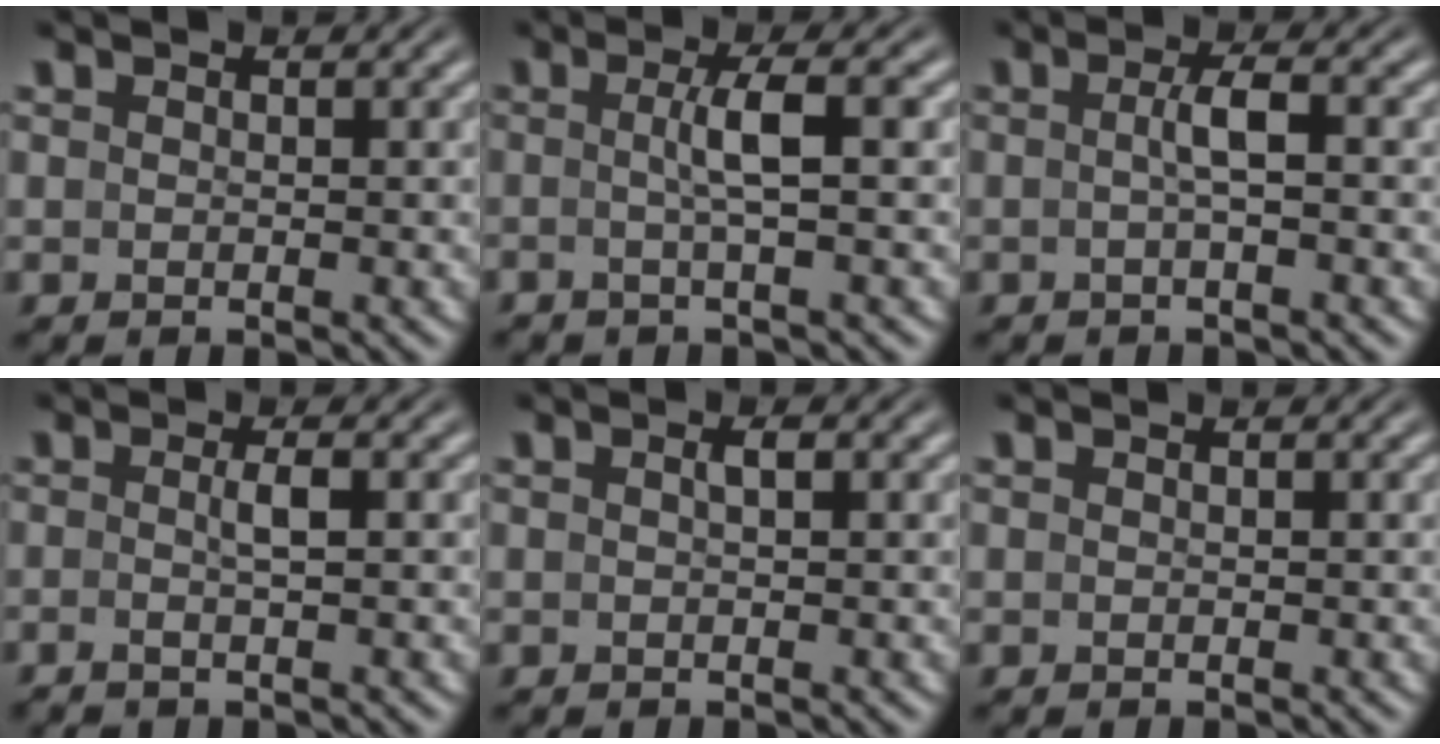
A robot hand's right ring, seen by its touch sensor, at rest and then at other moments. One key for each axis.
{"total": 2.9, "fx": -0.5, "fy": -0.7, "fz": 2.7, "tx": -0.055, "ty": 0.001, "tz": -0.007}
{"total": 2.0, "fx": -0.6, "fy": -0.4, "fz": 1.9, "tx": -0.037, "ty": 0.003, "tz": -0.010}
{"total": 1.8, "fx": -1.1, "fy": -0.2, "fz": 1.4, "tx": -0.035, "ty": -0.003, "tz": -0.017}
{"total": 0.7, "fx": -0.1, "fy": -0.1, "fz": 0.7, "tx": -0.008, "ty": 0.004, "tz": -0.003}
{"total": 0.0}